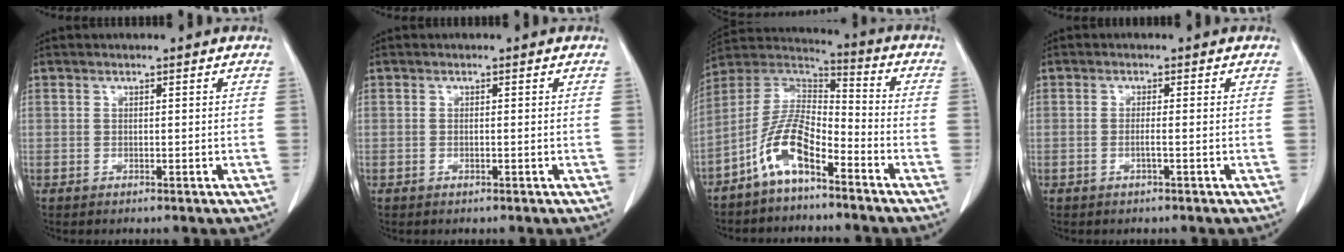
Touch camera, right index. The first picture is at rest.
{"total": 0.0}
{"total": 10.0, "force": [-6.0, 3.1, 7.3], "torque": [-0.162, 0.019, -0.120]}
{"total": 1.1, "force": [-0.4, -0.2, 1.0], "torque": [-0.022, -0.001, -0.009]}